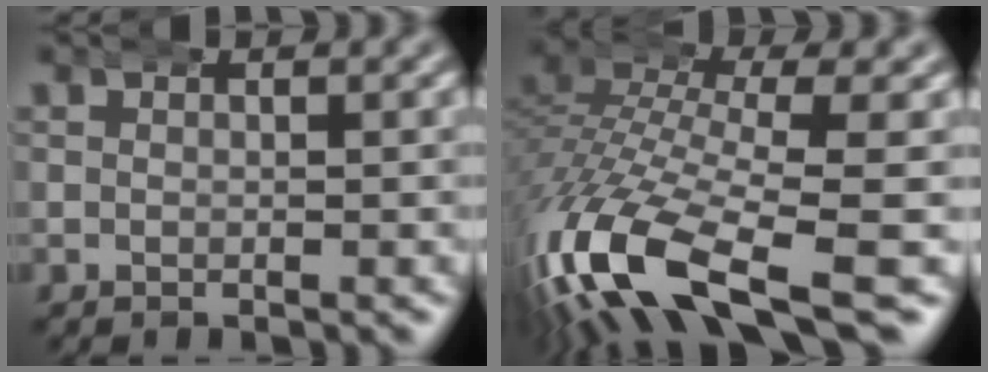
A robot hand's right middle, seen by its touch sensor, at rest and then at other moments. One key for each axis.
{"total": 10.8, "fx": -5.1, "fy": 5.5, "fz": 7.8, "tx": -0.198, "ty": -0.048, "tz": -0.065}